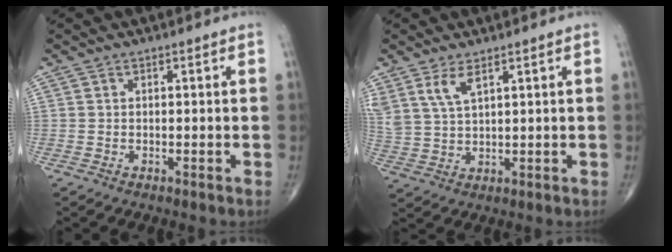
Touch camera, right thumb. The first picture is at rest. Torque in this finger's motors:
{"motor_torque": [0.04, 0.11, 0.62, 0.53, 0.03]}